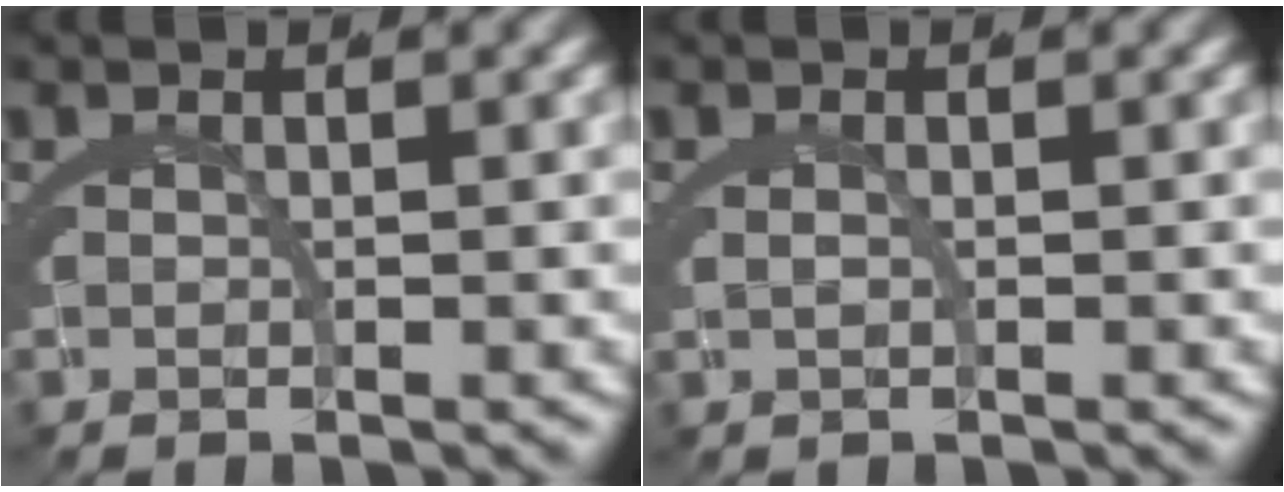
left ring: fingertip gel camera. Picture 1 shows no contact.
{"total": 0.5, "force": [-0.1, 0.4, 0.4], "torque": [-0.014, -0.004, 0.000]}